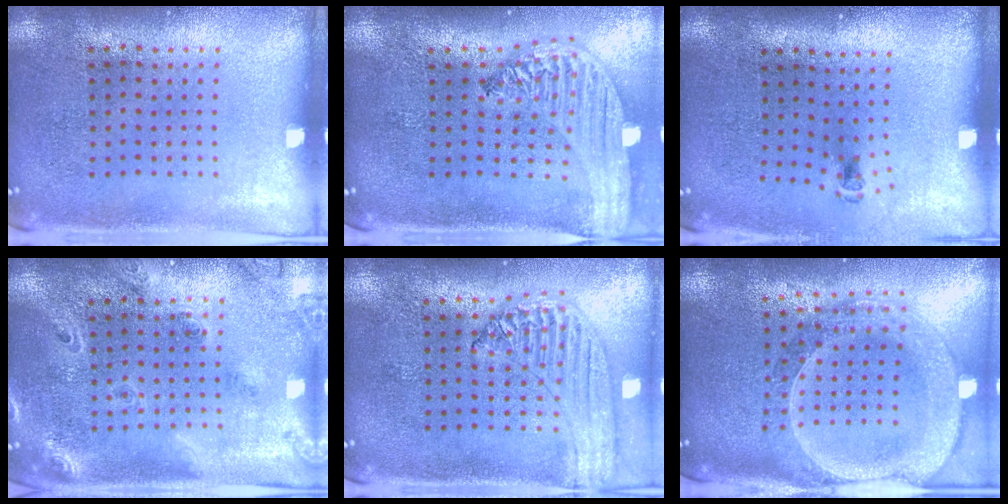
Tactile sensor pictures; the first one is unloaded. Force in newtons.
{"total": 2.5, "press": 2.1, "slide": 1.4}
{"total": 0.6, "press": 0.4, "slide": 0.5}
{"total": 1.8, "press": 1.5, "slide": 1.0}
{"total": 1.3, "press": 1.2, "slide": 0.2}
{"total": 2.7, "press": 2.4, "slide": 1.2}